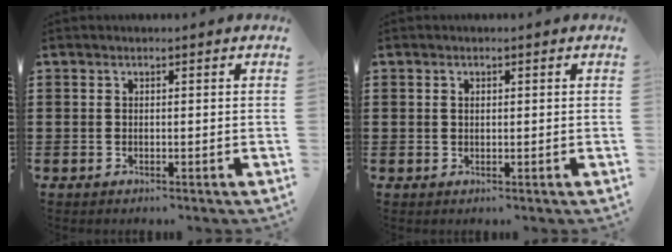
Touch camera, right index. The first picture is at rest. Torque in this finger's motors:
{"motor_torque": [-0.36, 0.51, 0.00, -0.01]}